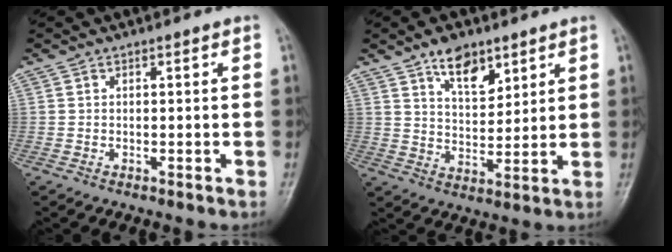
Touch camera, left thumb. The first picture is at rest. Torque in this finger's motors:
{"motor_torque": [0.14, 0.28, 0.65, -0.46, 0.05]}